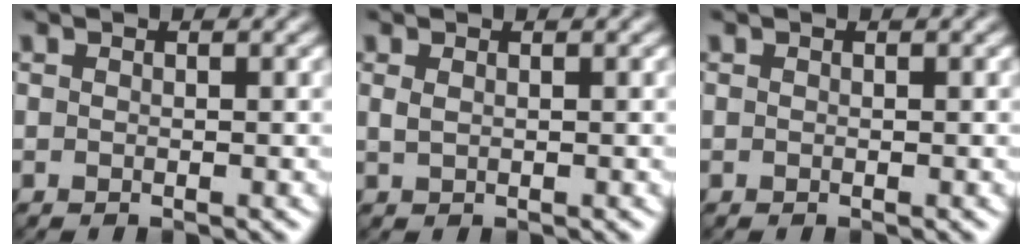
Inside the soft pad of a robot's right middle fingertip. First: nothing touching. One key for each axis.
{"total": 0.7, "fx": 0.3, "fy": 0.3, "fz": 0.5, "tx": -0.015, "ty": 0.000, "tz": 0.008}
{"total": 0.0}